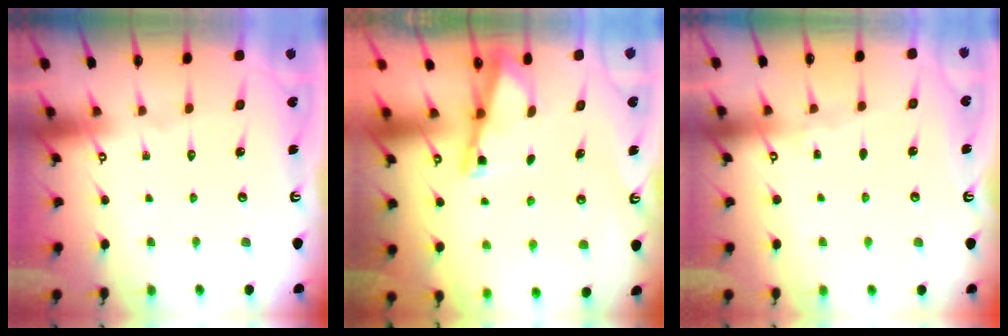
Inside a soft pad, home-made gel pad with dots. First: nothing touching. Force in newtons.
{"total": 2.7, "press": 2.7, "slide": 0.3}
{"total": 2.5, "press": 2.5, "slide": 0.4}